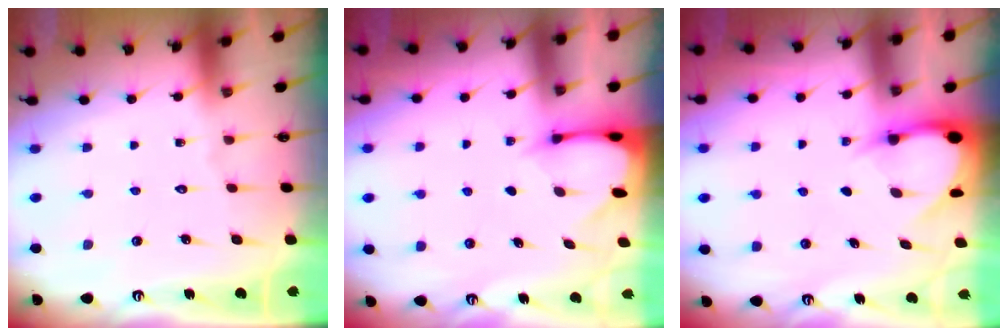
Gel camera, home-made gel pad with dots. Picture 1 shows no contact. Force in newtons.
{"total": 2.4, "press": 2.4, "slide": 0.3}
{"total": 3.8, "press": 3.8, "slide": 0.2}